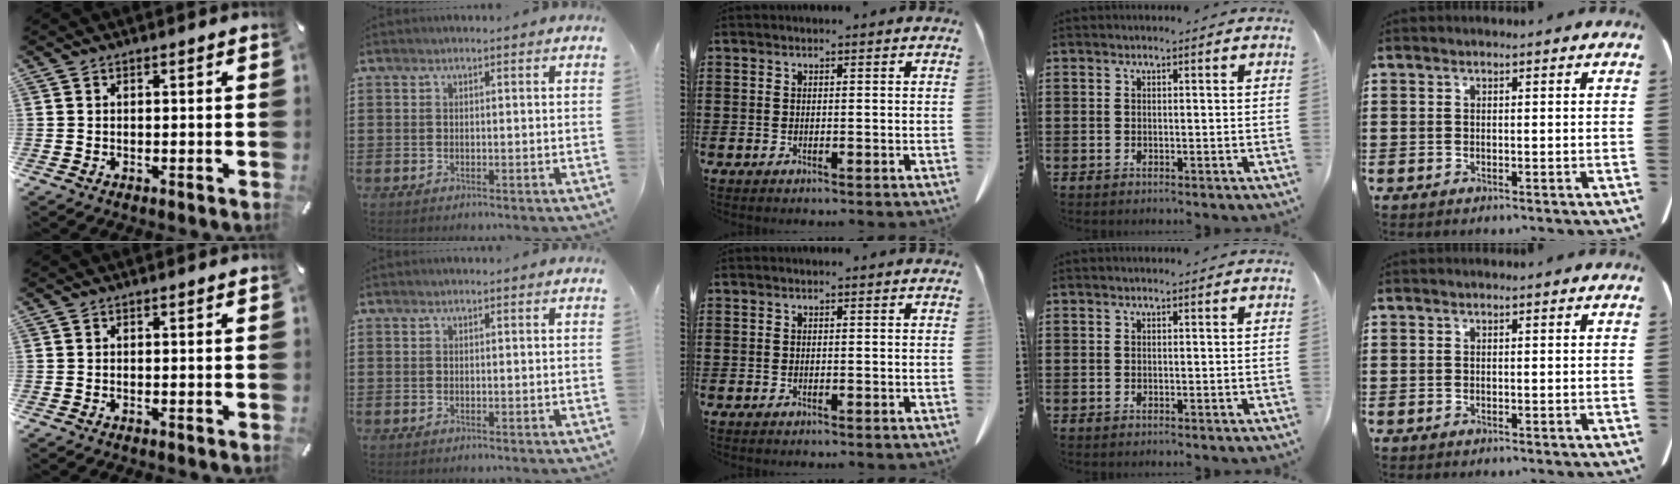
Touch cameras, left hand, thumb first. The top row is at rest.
{}